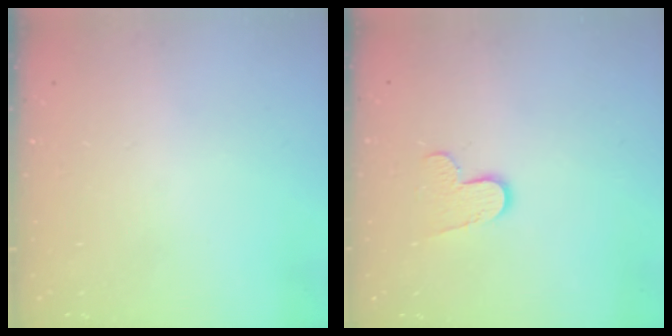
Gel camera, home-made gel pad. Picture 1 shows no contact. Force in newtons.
{"total": 7.2, "press": 7.2, "slide": 0.4}